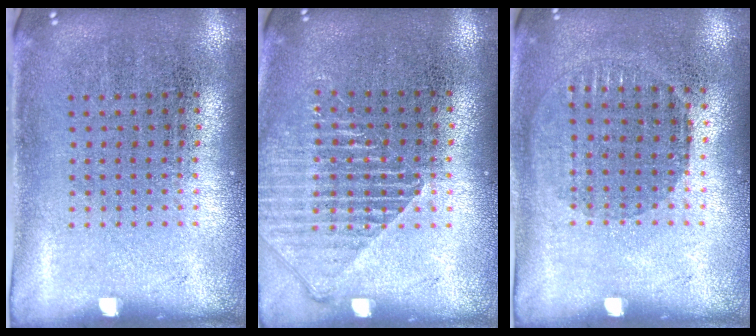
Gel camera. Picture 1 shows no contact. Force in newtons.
{"total": 1.3, "press": 1.3, "slide": 0.4}
{"total": 1.0, "press": 0.9, "slide": 0.4}